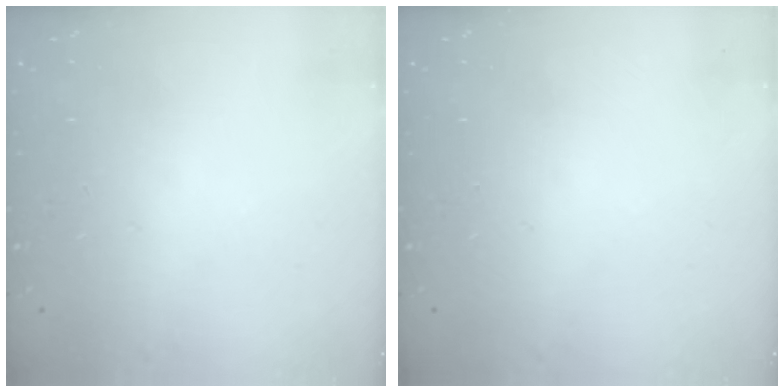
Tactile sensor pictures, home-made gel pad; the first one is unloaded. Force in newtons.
{"total": 0.0}